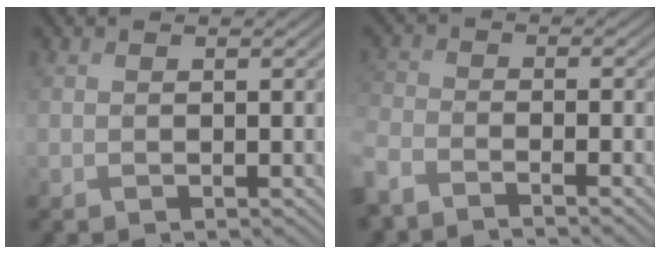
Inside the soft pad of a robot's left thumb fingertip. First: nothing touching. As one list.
[{"total": 5.2, "force": [-4.3, 1.3, 2.5], "torque": [-0.070, -0.016, -0.092]}]